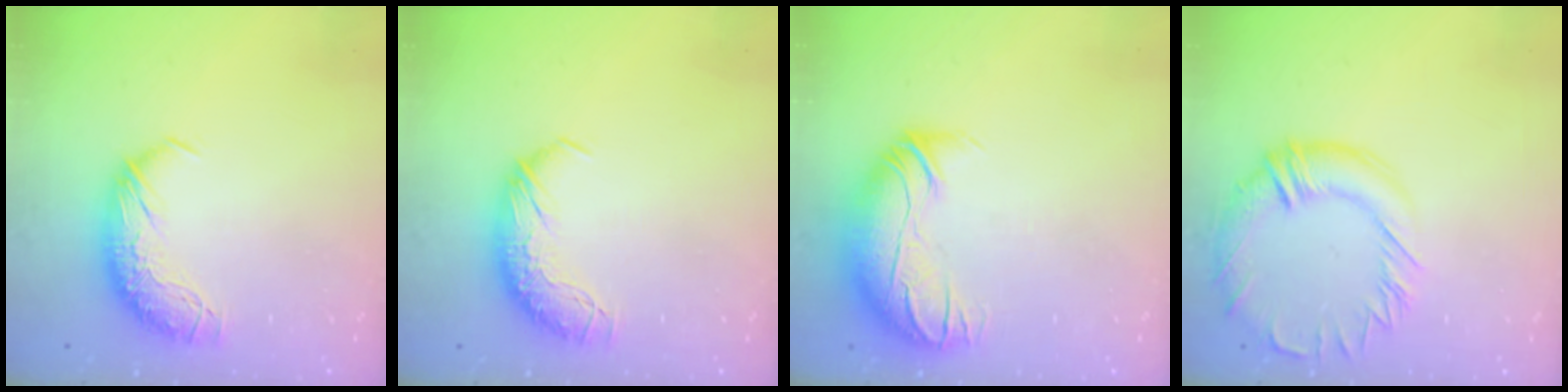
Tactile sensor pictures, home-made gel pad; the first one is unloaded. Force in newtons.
{"total": 0.0}
{"total": 2.7, "press": 0.5, "slide": 2.7}
{"total": 4.0, "press": 3.7, "slide": 1.5}